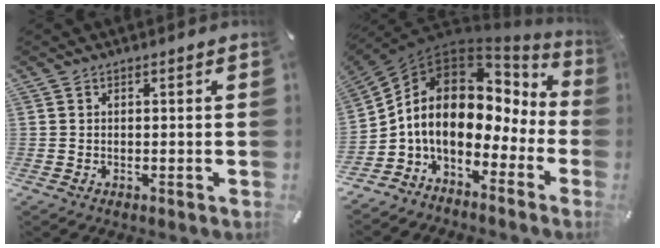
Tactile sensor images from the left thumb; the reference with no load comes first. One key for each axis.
{"total": 13.0, "fx": 0.1, "fy": 9.1, "fz": 9.3, "tx": -0.177, "ty": -0.018, "tz": -0.001}